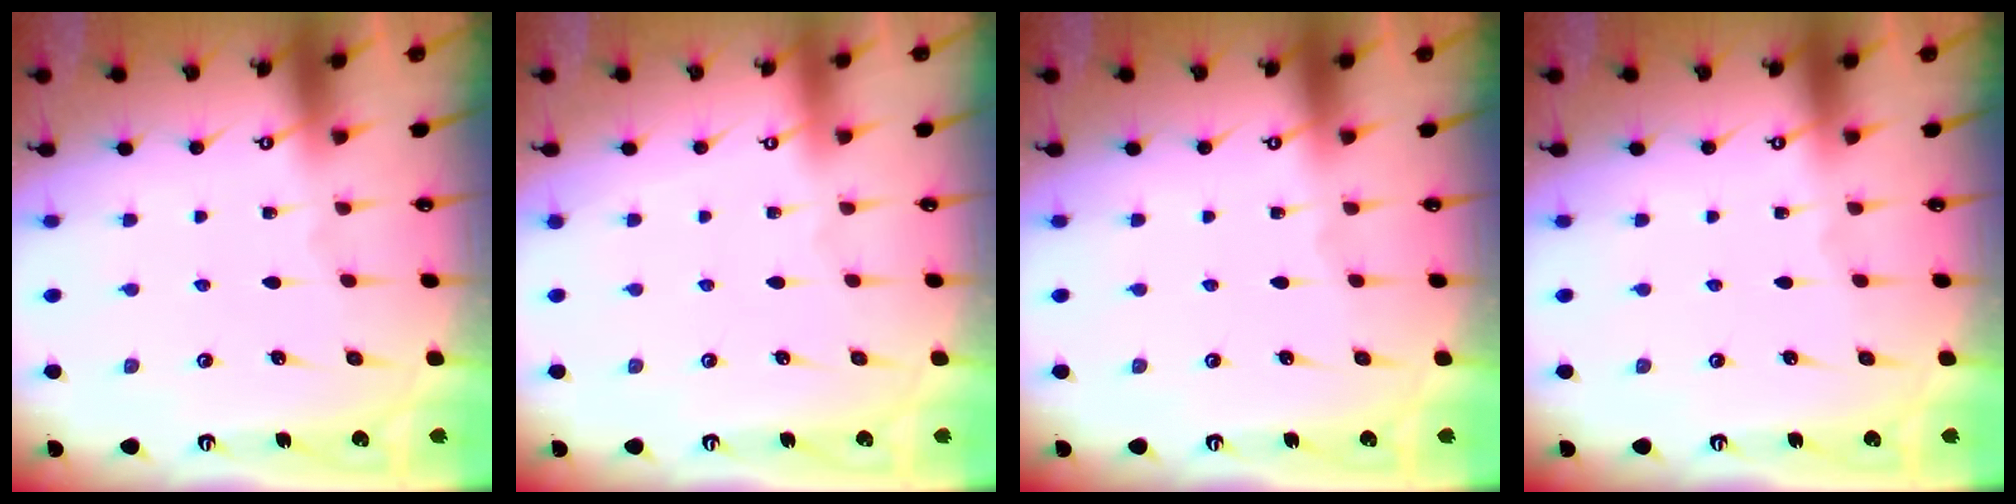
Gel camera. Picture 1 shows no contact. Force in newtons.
{"total": 3.9, "press": 3.9, "slide": 0.1}
{"total": 0.0}
{"total": 0.0}